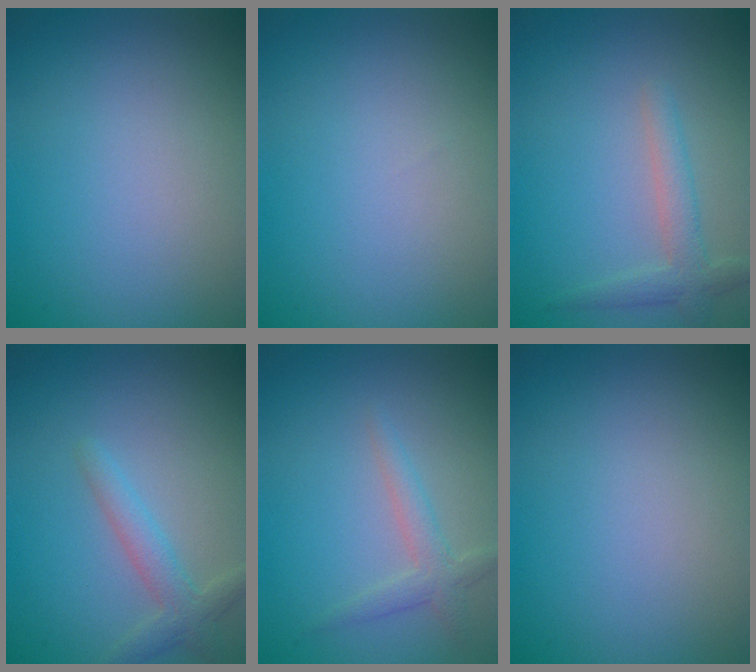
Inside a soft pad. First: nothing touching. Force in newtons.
{"total": 0.0}
{"total": 2.3, "press": 2.3, "slide": 0.2}
{"total": 2.5, "press": 2.5, "slide": 0.1}
{"total": 1.9, "press": 1.9, "slide": 0.1}
{"total": 0.0}